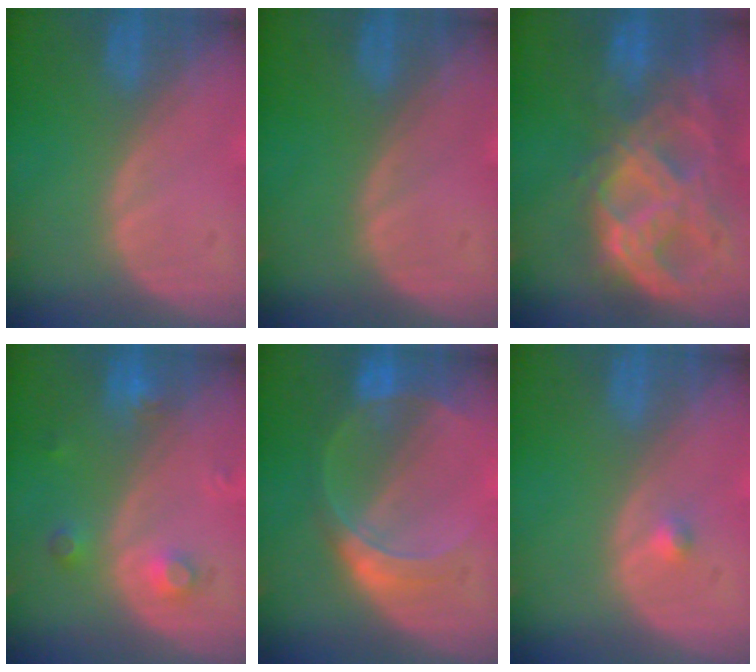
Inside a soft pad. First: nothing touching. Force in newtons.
{"total": 0.0}
{"total": 11.4, "press": 9.7, "slide": 6.1}
{"total": 3.4, "press": 3.1, "slide": 1.2}
{"total": 6.8, "press": 6.0, "slide": 3.2}
{"total": 1.1, "press": 0.9, "slide": 0.5}